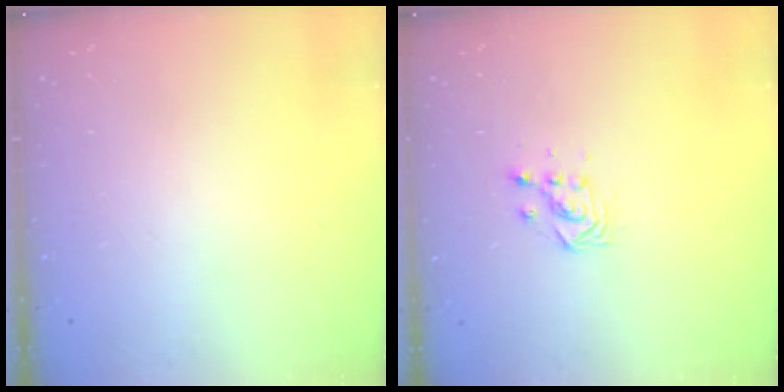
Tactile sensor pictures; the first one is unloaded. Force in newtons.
{"total": 3.7, "press": 3.7, "slide": 0.2}